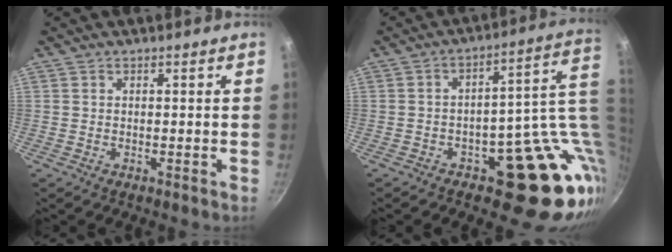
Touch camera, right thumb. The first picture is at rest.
{"total": 16.2, "force": [-1.1, 10.2, 12.5], "torque": [-0.069, 0.026, -0.004]}